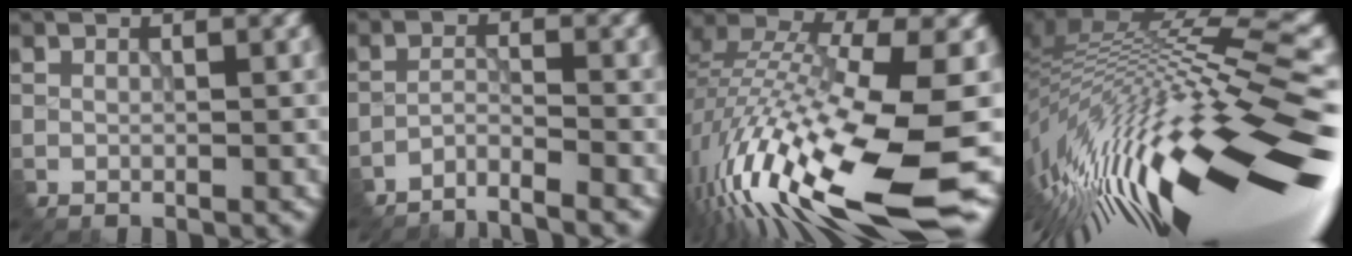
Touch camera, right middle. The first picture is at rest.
{"total": 2.9, "force": [-2.8, 0.1, 0.8], "torque": [-0.012, 0.003, -0.062]}
{"total": 16.6, "force": [-6.3, 4.2, 14.8], "torque": [-0.306, -0.004, -0.114]}
{"total": 17.3, "force": [-3.2, 4.3, 16.5], "torque": [-0.286, -0.012, -0.059]}